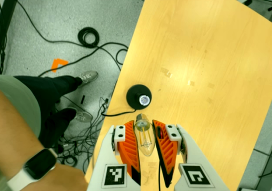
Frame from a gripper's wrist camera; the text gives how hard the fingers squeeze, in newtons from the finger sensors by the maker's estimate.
{"total": 20.5, "left": 22.6, "right": 18.3}